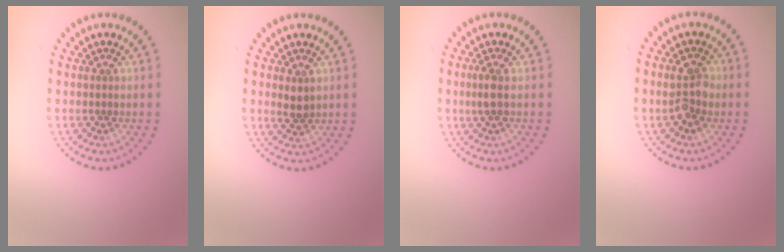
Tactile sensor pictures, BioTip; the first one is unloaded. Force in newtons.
{"total": 1.4, "press": 1.4, "slide": 0.4}
{"total": 1.3, "press": 1.2, "slide": 0.5}
{"total": 2.4, "press": 2.4, "slide": 0.1}